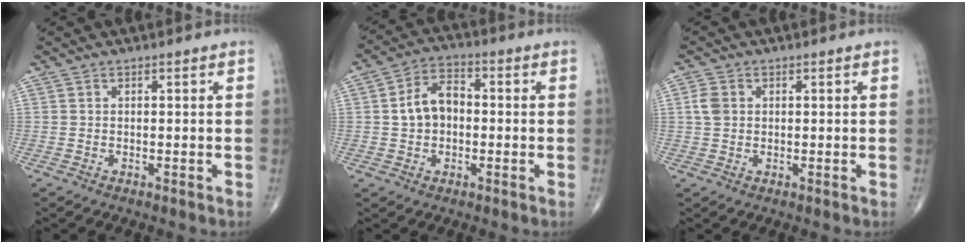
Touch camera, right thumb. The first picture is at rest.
{"total": 7.8, "force": [-0.1, 5.5, 5.5], "torque": [-0.083, 0.025, -0.012]}
{"total": 2.9, "force": [0.5, 2.3, 1.8], "torque": [-0.038, 0.005, 0.008]}